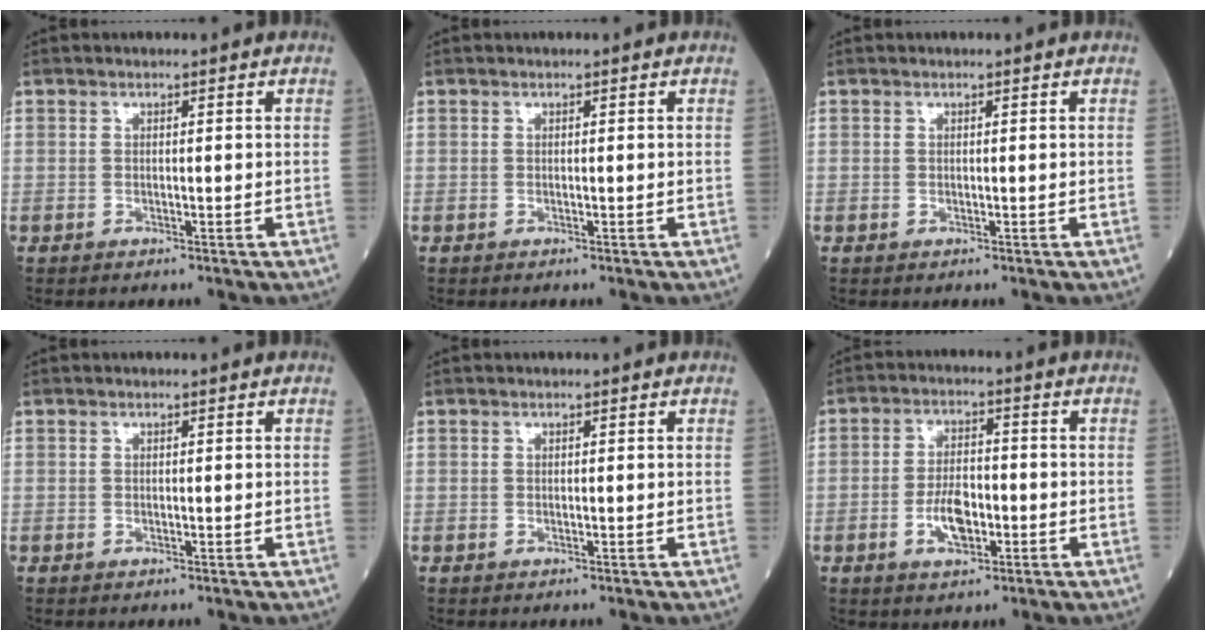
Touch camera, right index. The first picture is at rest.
{"total": 0.0}
{"total": 0.0}
{"total": 0.0}
{"total": 0.0}
{"total": 5.9, "force": [-1.9, 2.7, 4.9], "torque": [-0.096, 0.004, -0.032]}